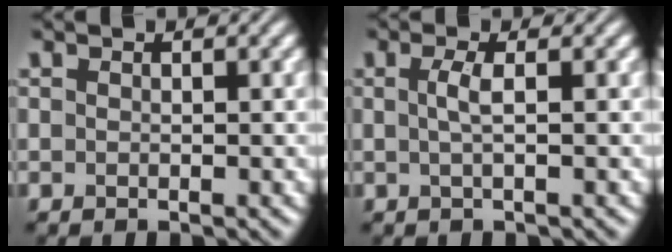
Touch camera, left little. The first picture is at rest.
{"total": 1.6, "force": [0.1, 0.3, 1.6], "torque": [-0.034, 0.003, 0.001]}